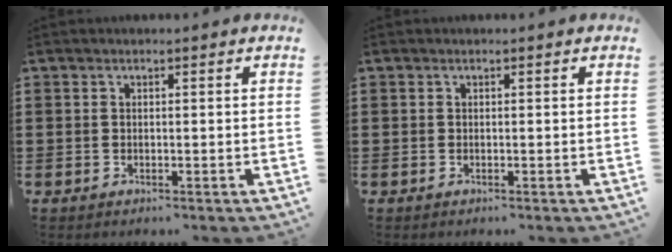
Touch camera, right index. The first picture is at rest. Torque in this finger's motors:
{"motor_torque": [0.71, 1.17, 0.02, 0.02]}